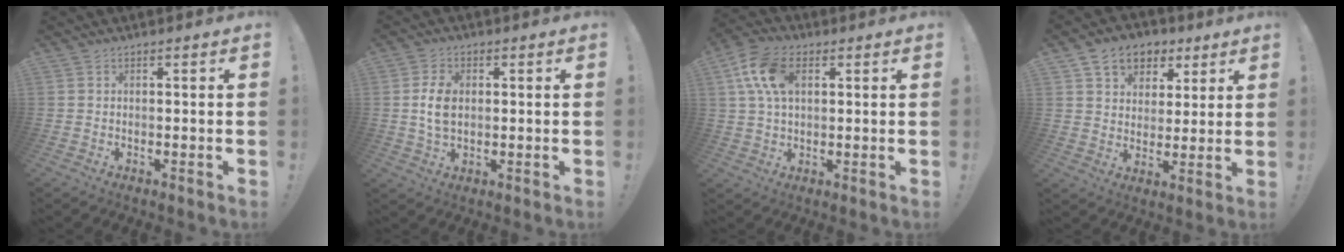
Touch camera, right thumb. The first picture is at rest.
{"total": 7.2, "force": [0.4, 4.6, 5.5], "torque": [-0.104, 0.000, 0.005]}
{"total": 12.5, "force": [3.7, 7.9, 9.0], "torque": [-0.167, 0.010, 0.073]}
{"total": 10.4, "force": [5.4, 8.0, 3.9], "torque": [-0.048, -0.028, 0.103]}